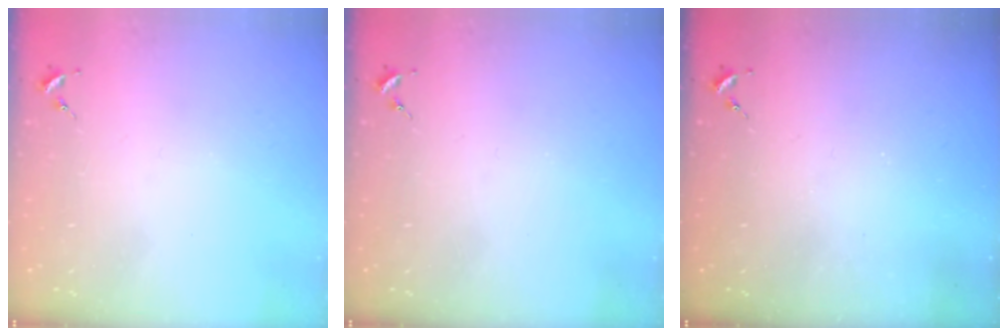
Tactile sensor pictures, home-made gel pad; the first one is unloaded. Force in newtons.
{"total": 0.0}
{"total": 0.0}